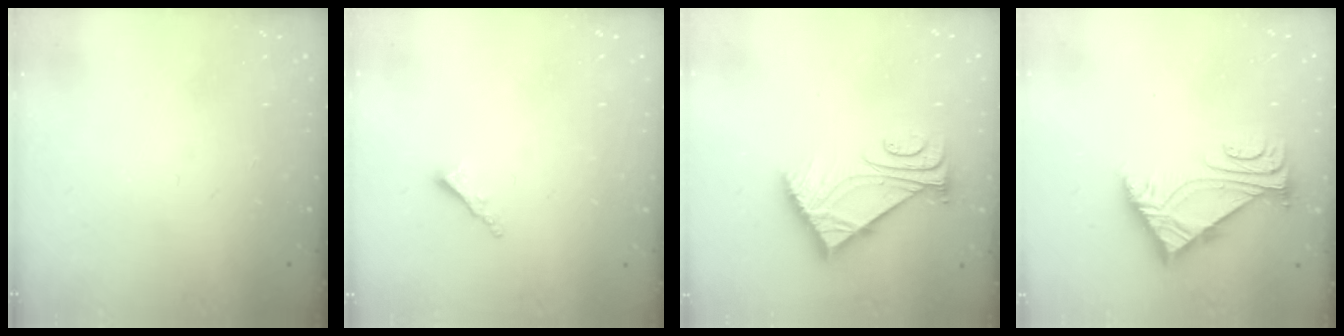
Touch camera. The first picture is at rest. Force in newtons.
{"total": 1.7, "press": 1.7, "slide": 0.3}
{"total": 7.8, "press": 7.7, "slide": 1.0}
{"total": 5.9, "press": 5.8, "slide": 1.1}